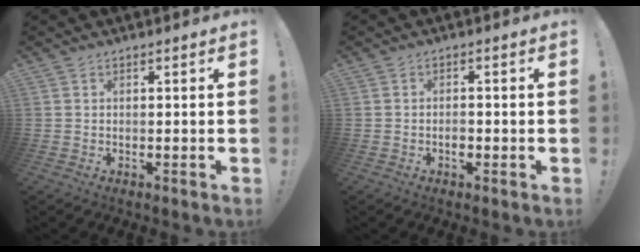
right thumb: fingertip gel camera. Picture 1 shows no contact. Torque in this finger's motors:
{"motor_torque": [0.41, 0.69, 0.21, -0.46, -0.01]}